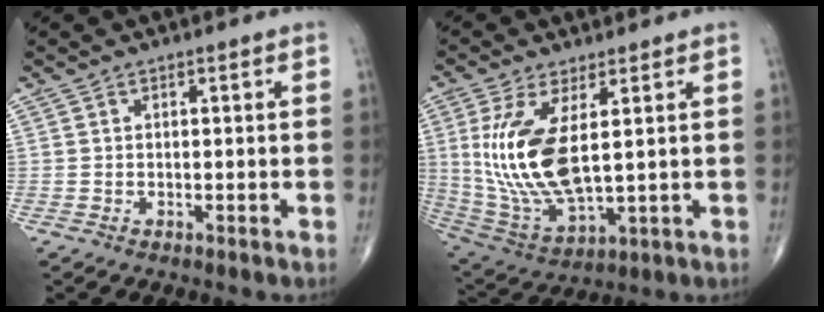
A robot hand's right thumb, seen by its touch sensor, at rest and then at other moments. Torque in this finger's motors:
{"motor_torque": [-0.16, 0.96, 1.14, 0.74, 0.22]}